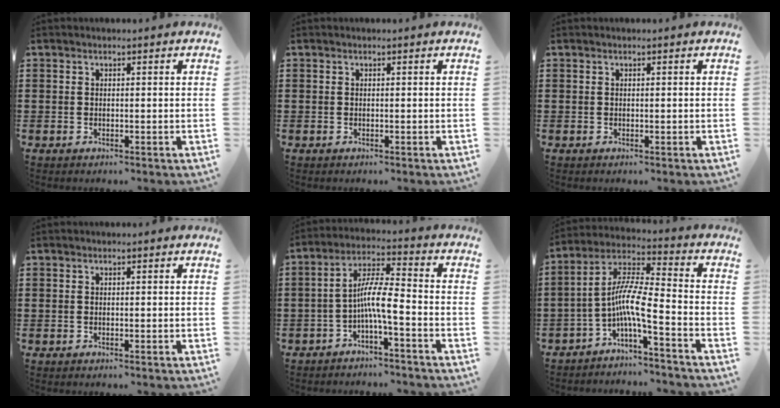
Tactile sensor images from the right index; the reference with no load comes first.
{"total": 0.0}
{"total": 0.0}
{"total": 0.0}
{"total": 6.7, "force": [-2.3, 1.0, 6.2], "torque": [-0.116, 0.005, -0.045]}
{"total": 7.6, "force": [-3.6, 0.5, 6.7], "torque": [-0.142, -0.020, -0.077]}